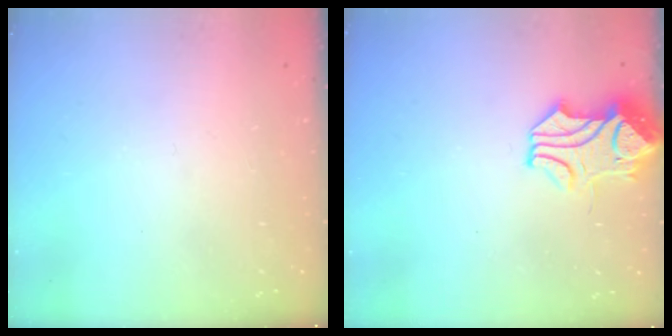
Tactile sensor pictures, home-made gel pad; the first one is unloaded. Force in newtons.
{"total": 2.2, "press": 2.1, "slide": 0.7}